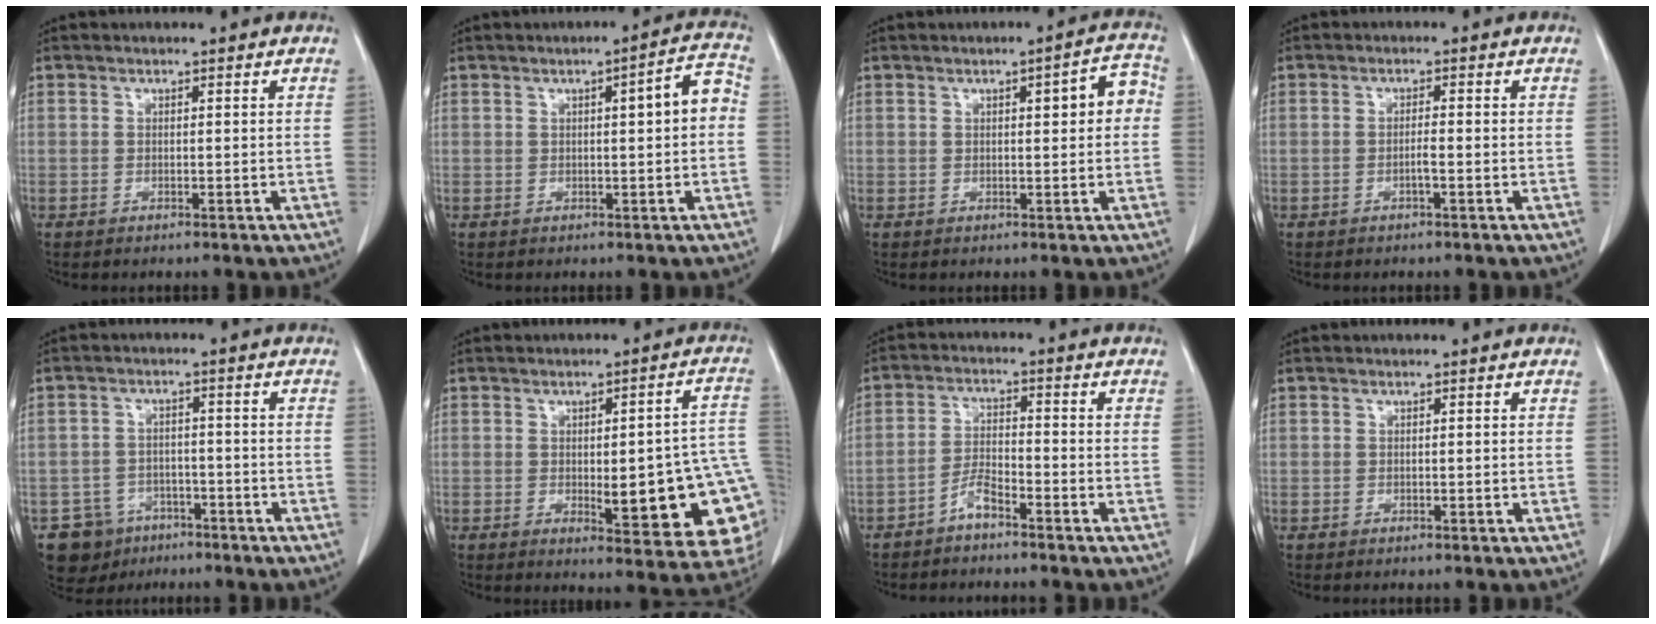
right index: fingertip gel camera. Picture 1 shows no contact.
{"total": 5.0, "force": [0.2, 0.7, 4.9], "torque": [-0.063, 0.016, 0.000]}
{"total": 4.7, "force": [0.6, 1.3, 4.5], "torque": [-0.053, 0.019, 0.005]}
{"total": 1.4, "force": [-0.6, 0.0, 1.3], "torque": [-0.025, 0.000, -0.011]}
{"total": 6.9, "force": [-4.4, 5.3, 0.6], "torque": [-0.009, 0.009, -0.064]}
{"total": 17.2, "force": [-2.6, 4.0, 16.6], "torque": [-0.130, 0.015, -0.014]}
{"total": 3.6, "force": [-3.0, 0.6, 1.9], "torque": [-0.039, 0.004, -0.060]}
{"total": 0.0}